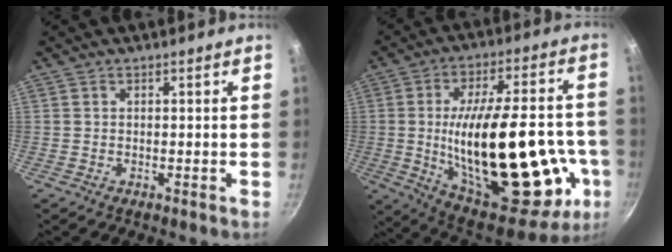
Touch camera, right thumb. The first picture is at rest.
{"total": 34.9, "force": [-4.1, 15.0, 31.2], "torque": [-0.455, 0.001, -0.042]}